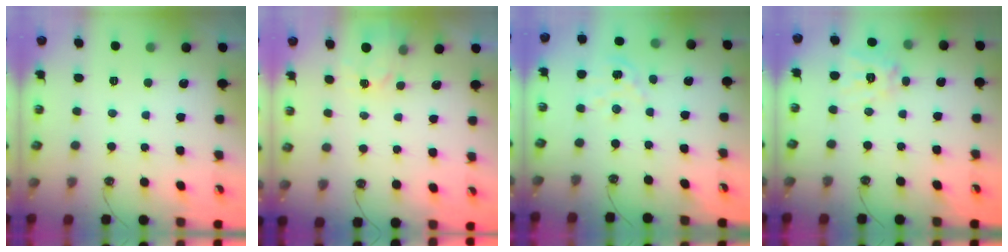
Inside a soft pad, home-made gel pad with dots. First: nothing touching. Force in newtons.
{"total": 3.0, "press": 3.0, "slide": 0.4}
{"total": 3.7, "press": 3.7, "slide": 0.2}
{"total": 12.4, "press": 12.3, "slide": 1.5}